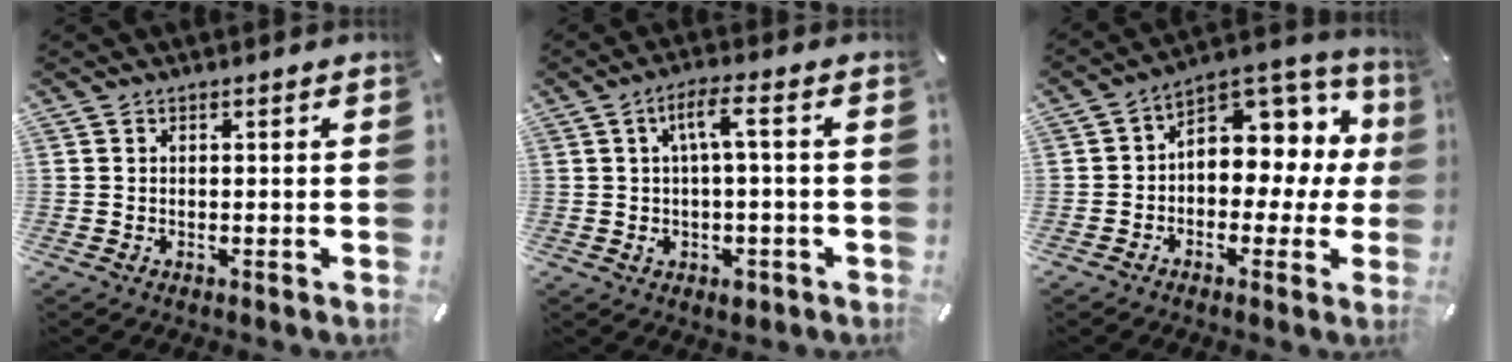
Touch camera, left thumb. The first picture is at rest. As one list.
[{"total": 6.9, "force": [0.2, 2.5, 6.4], "torque": [-0.130, 0.006, -0.001]}, {"total": 8.6, "force": [2.1, 6.9, 4.6], "torque": [-0.061, -0.030, 0.039]}]